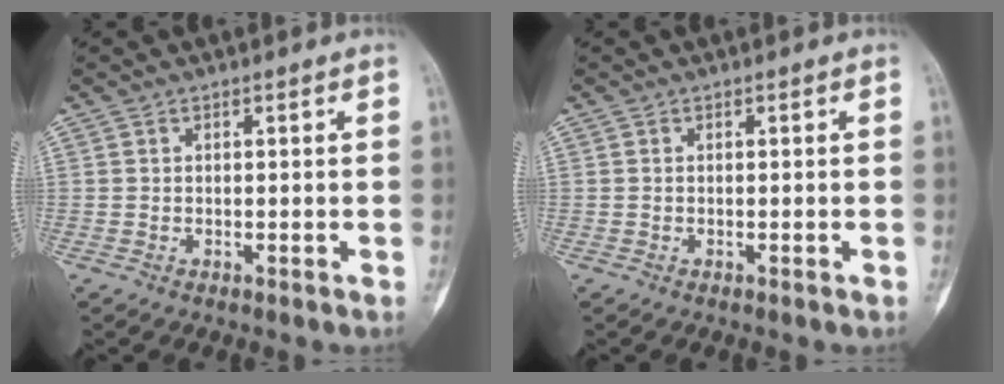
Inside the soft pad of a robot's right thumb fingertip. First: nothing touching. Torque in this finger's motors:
{"motor_torque": [-0.33, -0.57, -0.08, 0.00, -0.02]}